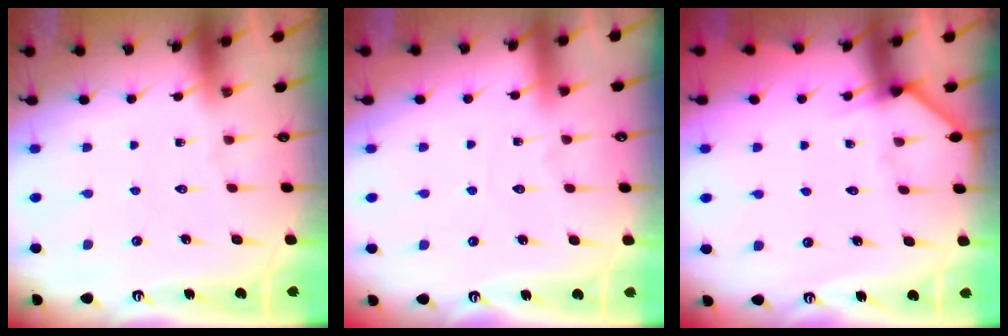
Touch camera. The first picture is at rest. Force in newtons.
{"total": 2.8, "press": 2.8, "slide": 0.4}
{"total": 3.0, "press": 3.0, "slide": 0.2}